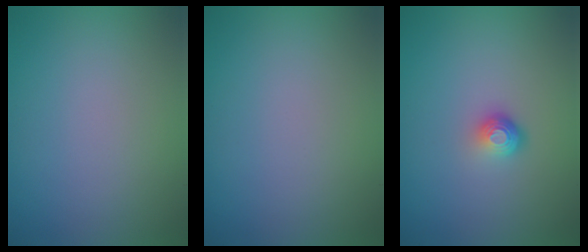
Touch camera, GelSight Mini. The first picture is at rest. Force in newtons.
{"total": 0.0}
{"total": 1.8, "press": 1.2, "slide": 1.4}